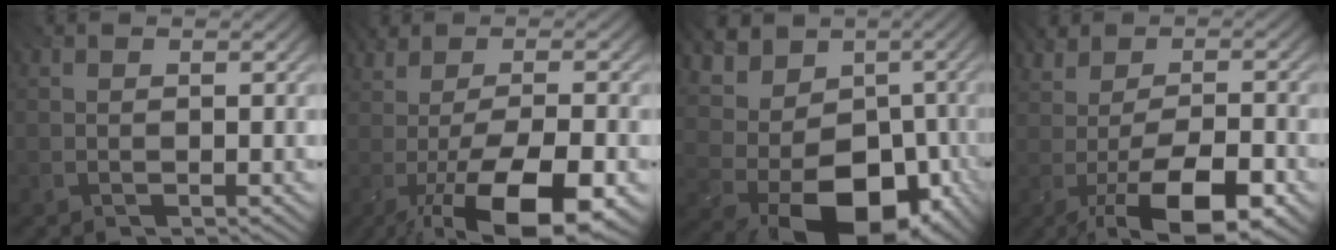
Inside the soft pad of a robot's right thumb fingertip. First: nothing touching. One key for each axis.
{"total": 12.4, "fx": -4.6, "fy": 4.2, "fz": 10.7, "tx": -0.163, "ty": 0.003, "tz": -0.069}
{"total": 15.8, "fx": -1.2, "fy": 12.0, "fz": 10.2, "tx": -0.192, "ty": -0.019, "tz": 0.003}
{"total": 10.0, "fx": -3.9, "fy": 4.3, "fz": 8.1, "tx": -0.121, "ty": 0.006, "tz": -0.075}